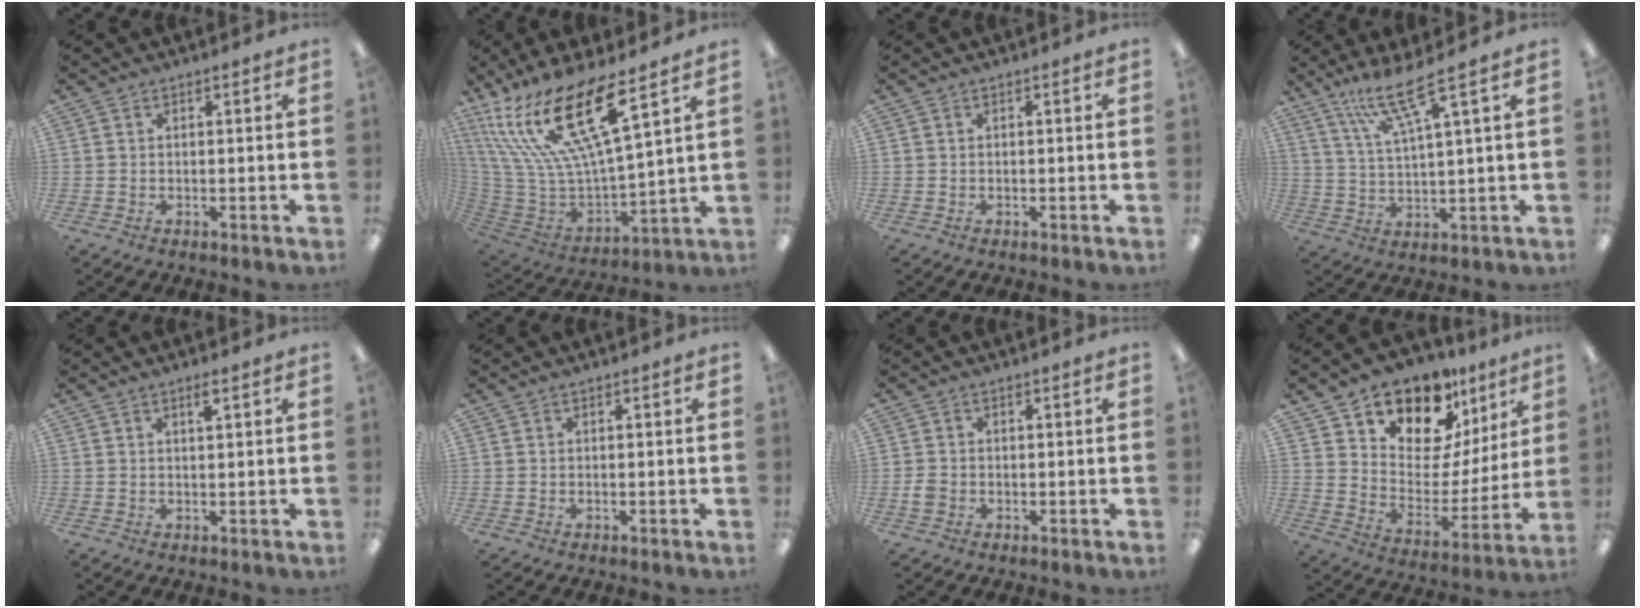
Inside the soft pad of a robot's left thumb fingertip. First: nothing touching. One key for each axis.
{"total": 22.3, "fx": 13.7, "fy": 5.9, "fz": 16.6, "tx": -0.359, "ty": -0.086, "tz": 0.231}
{"total": 0.0}
{"total": 11.5, "fx": 7.6, "fy": 1.6, "fz": 8.4, "tx": -0.170, "ty": -0.028, "tz": 0.135}
{"total": 1.8, "fx": 1.2, "fy": 0.3, "fz": 1.2, "tx": -0.019, "ty": -0.002, "tz": 0.019}
{"total": 0.0}
{"total": 2.0, "fx": -0.5, "fy": 1.7, "fz": 1.0, "tx": -0.016, "ty": 0.004, "tz": -0.009}
{"total": 14.6, "fx": 11.7, "fy": 7.5, "fz": 4.4, "tx": -0.090, "ty": -0.096, "tz": 0.214}